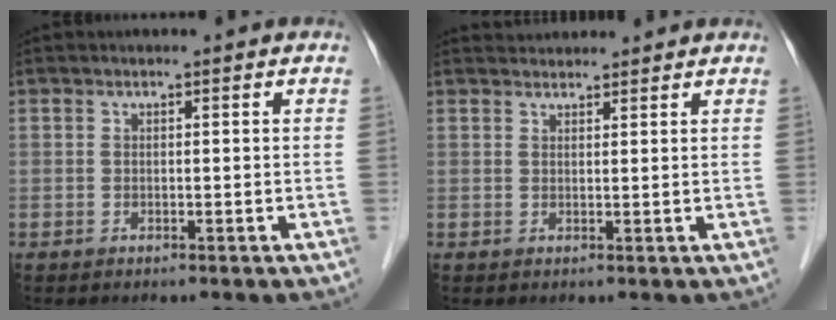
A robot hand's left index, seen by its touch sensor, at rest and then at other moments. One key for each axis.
{"total": 3.4, "fx": 3.3, "fy": 0.5, "fz": 0.2, "tx": -0.008, "ty": 0.032, "tz": 0.052}